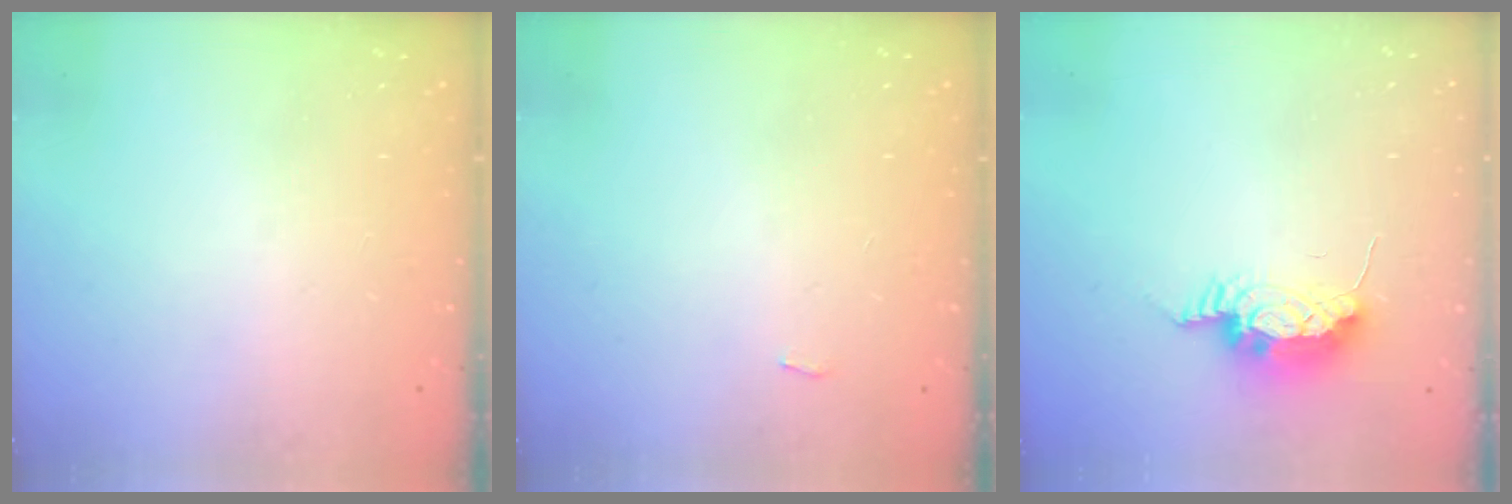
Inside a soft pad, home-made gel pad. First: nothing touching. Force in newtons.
{"total": 2.3, "press": 2.3, "slide": 0.3}
{"total": 9.1, "press": 9.0, "slide": 1.1}